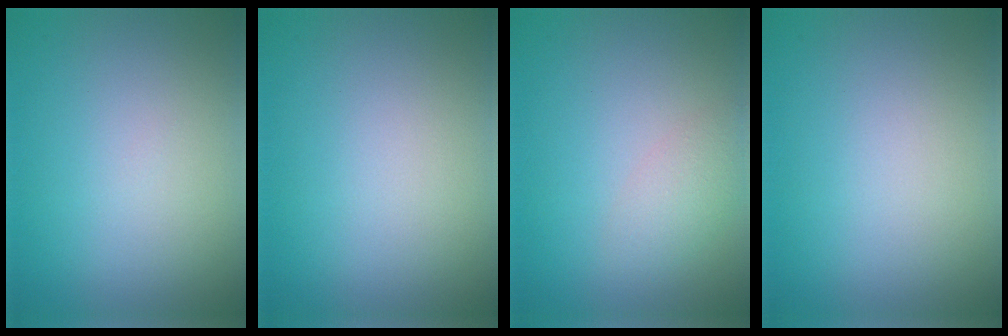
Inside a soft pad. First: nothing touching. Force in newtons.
{"total": 0.0}
{"total": 2.0, "press": 2.0, "slide": 0.1}
{"total": 0.0}